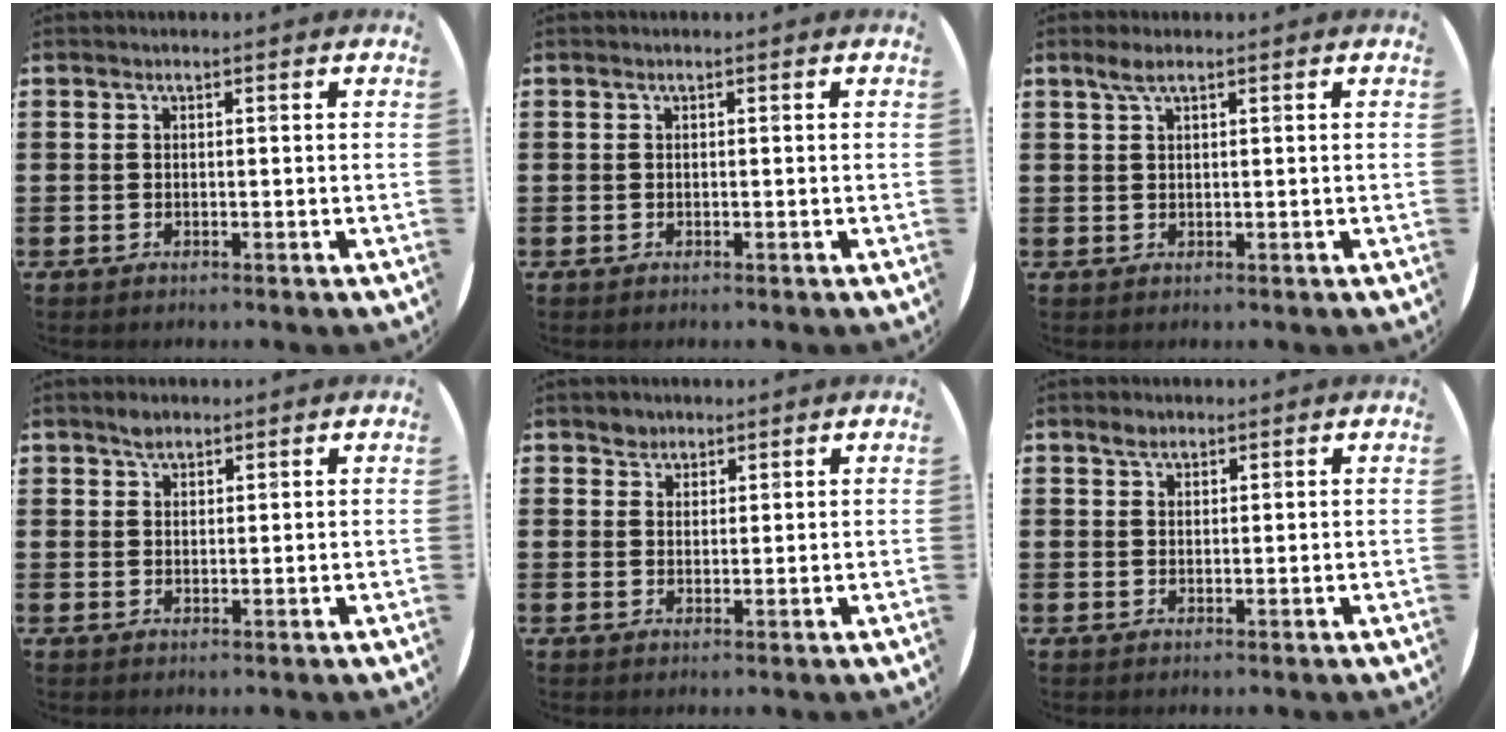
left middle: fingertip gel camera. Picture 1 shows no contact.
{"total": 0.0}
{"total": 1.8, "force": [1.2, 0.3, 1.4], "torque": [-0.028, 0.004, 0.020]}
{"total": 1.8, "force": [1.5, 0.8, 0.3], "torque": [0.001, 0.000, 0.028]}
{"total": 2.1, "force": [1.8, 1.1, -0.1], "torque": [0.007, -0.002, 0.034]}
{"total": 1.5, "force": [1.3, 0.6, 0.5], "torque": [-0.003, 0.001, 0.022]}